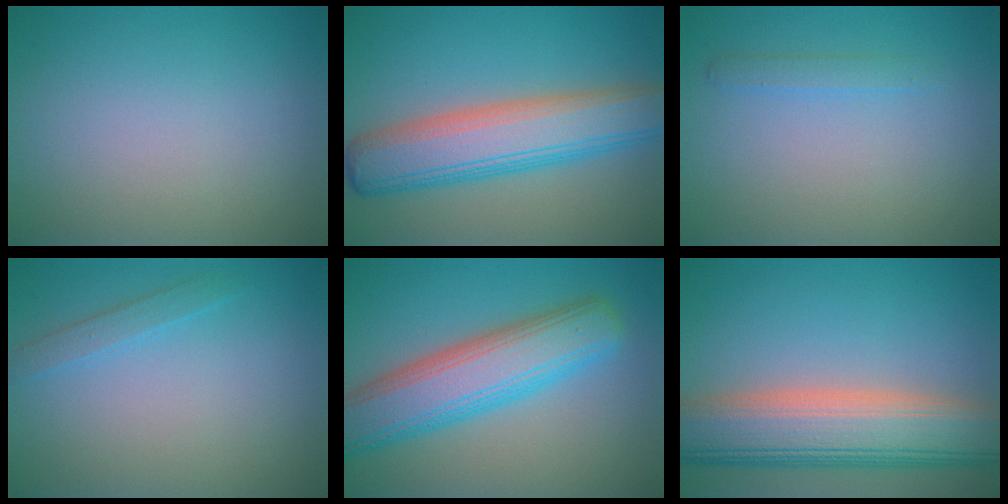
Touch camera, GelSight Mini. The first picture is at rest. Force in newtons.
{"total": 8.2, "press": 8.2, "slide": 0.3}
{"total": 1.1, "press": 1.1, "slide": 0.0}
{"total": 1.3, "press": 1.3, "slide": 0.1}
{"total": 8.3, "press": 8.3, "slide": 0.3}
{"total": 10.2, "press": 10.2, "slide": 1.1}